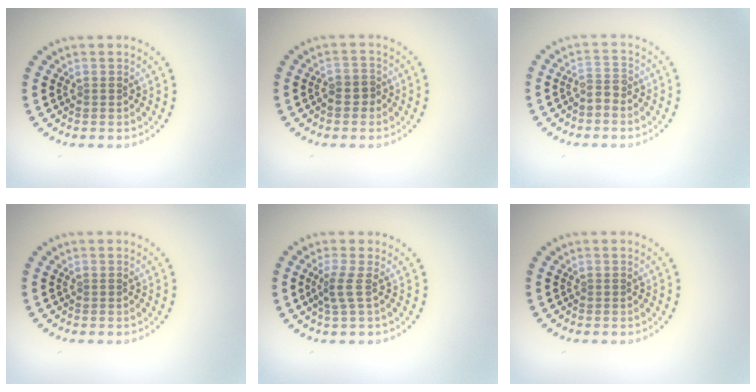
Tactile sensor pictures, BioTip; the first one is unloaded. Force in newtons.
{"total": 1.4, "press": 1.2, "slide": 0.6}
{"total": 1.8, "press": 1.4, "slide": 1.2}
{"total": 0.0}
{"total": 1.9, "press": 1.3, "slide": 1.4}
{"total": 0.0}